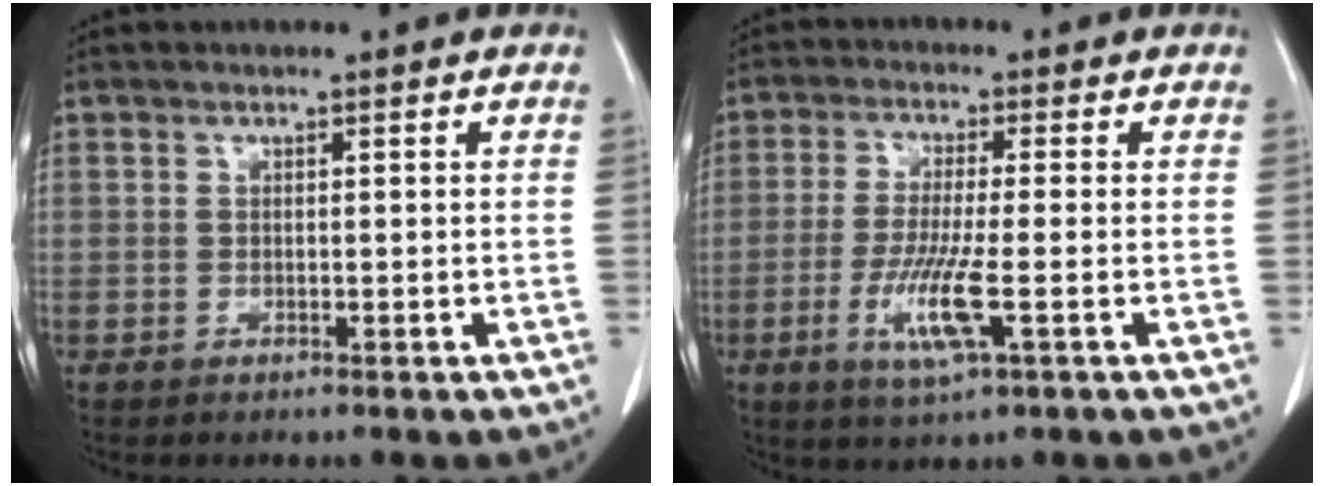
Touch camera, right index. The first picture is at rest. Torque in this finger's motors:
{"motor_torque": [1.55, -0.51, 0.80, 0.19]}